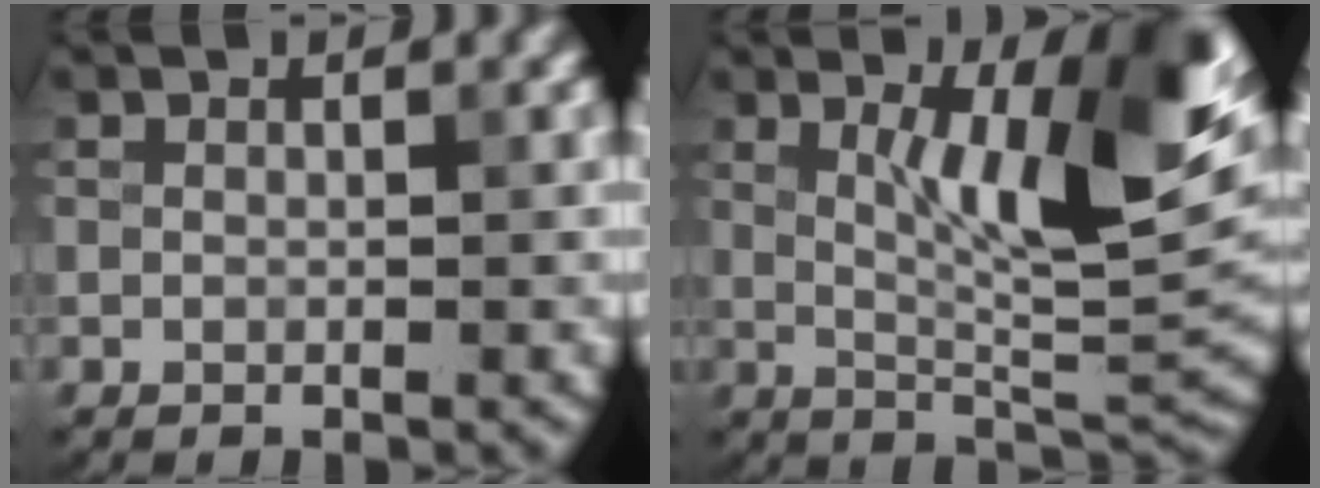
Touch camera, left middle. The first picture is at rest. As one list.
[{"total": 10.5, "force": [3.4, 2.4, 9.7], "torque": [-0.143, -0.011, 0.063]}]